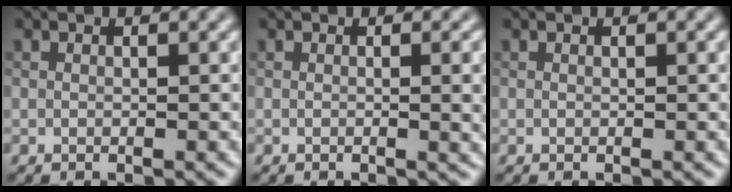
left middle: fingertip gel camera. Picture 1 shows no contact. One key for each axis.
{"total": 3.0, "fx": 0.2, "fy": 0.9, "fz": 2.9, "tx": -0.030, "ty": 0.002, "tz": -0.001}
{"total": 0.0}